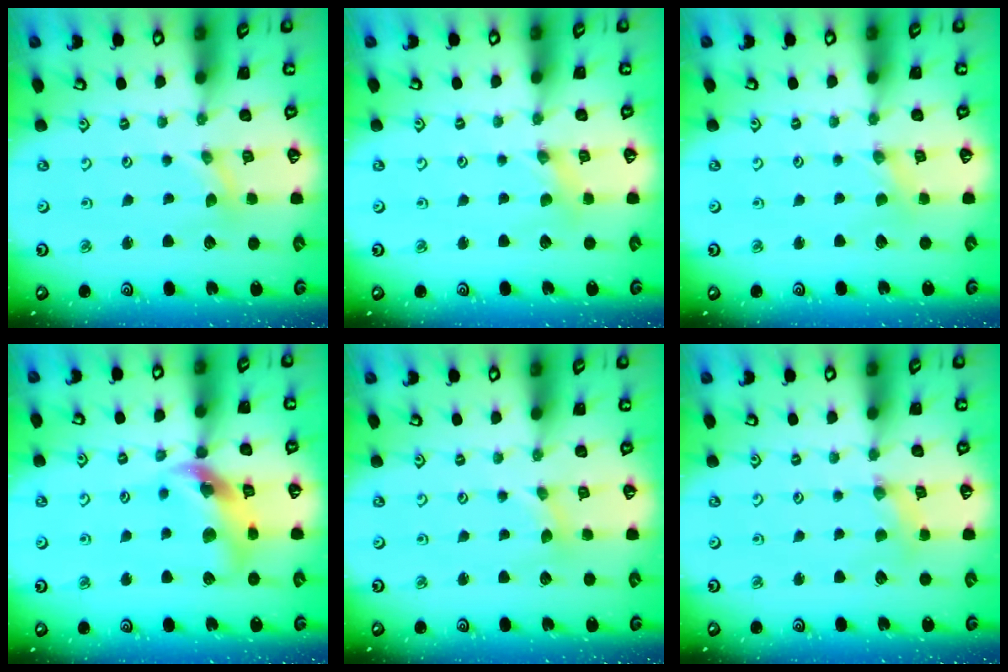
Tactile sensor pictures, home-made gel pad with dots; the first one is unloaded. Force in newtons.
{"total": 1.0, "press": 1.0, "slide": 0.2}
{"total": 0.0}
{"total": 14.5, "press": 14.4, "slide": 1.9}
{"total": 0.7, "press": 0.7, "slide": 0.1}
{"total": 2.3, "press": 2.2, "slide": 0.3}